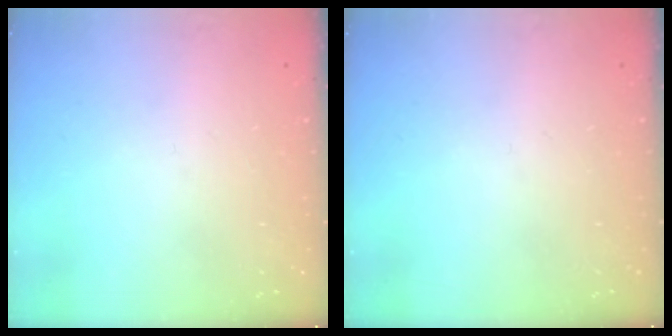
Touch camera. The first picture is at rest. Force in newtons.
{"total": 0.0}